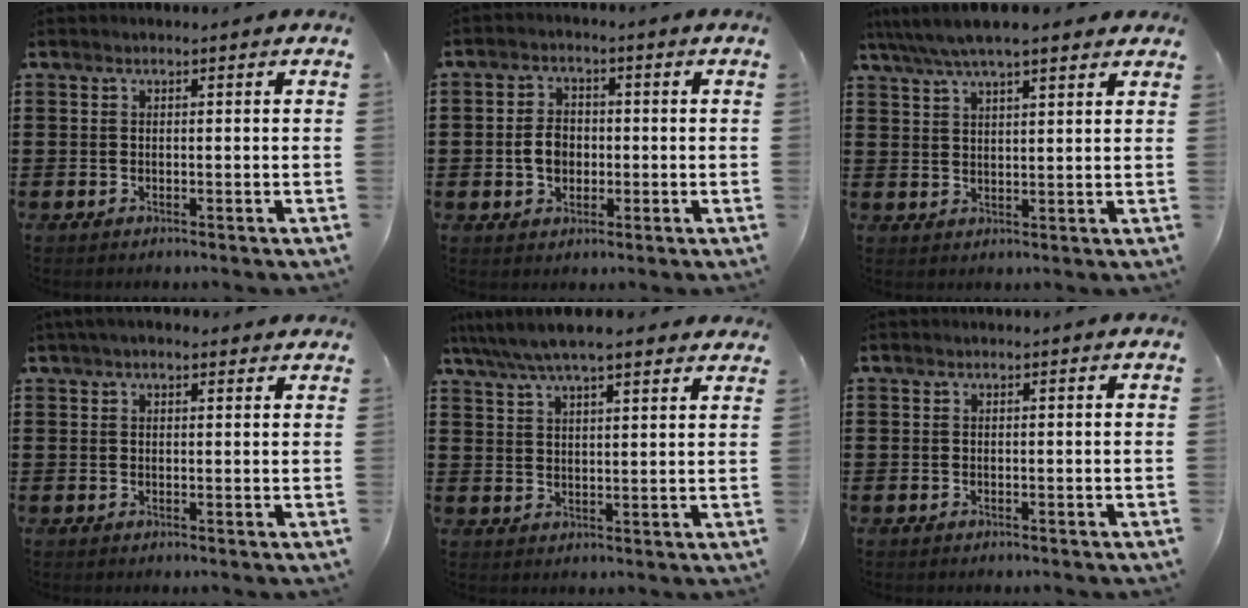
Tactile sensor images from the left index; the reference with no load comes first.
{"total": 4.5, "force": [-0.6, 3.3, 2.9], "torque": [-0.068, 0.006, -0.016]}
{"total": 5.5, "force": [4.5, 1.2, 3.0], "torque": [-0.068, -0.006, 0.081]}
{"total": 2.7, "force": [2.0, 1.1, 1.4], "torque": [-0.033, 0.006, 0.037]}
{"total": 6.3, "force": [5.4, 1.3, 3.0], "torque": [-0.073, -0.011, 0.095]}
{"total": 0.0}